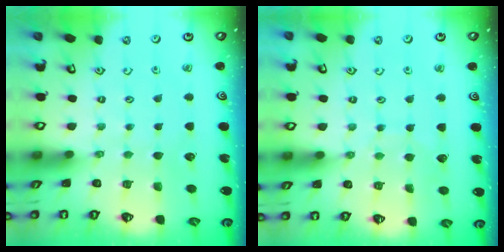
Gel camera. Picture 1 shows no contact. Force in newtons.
{"total": 5.5, "press": 5.5, "slide": 0.4}